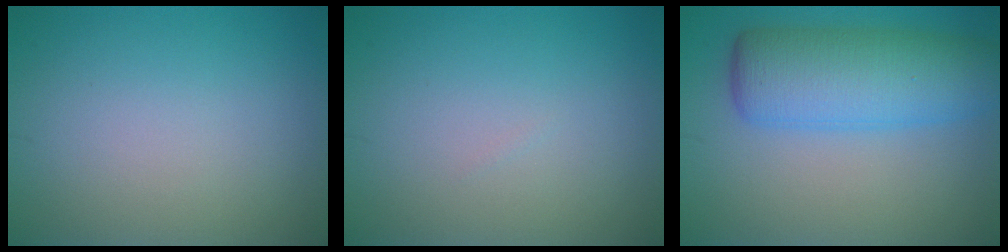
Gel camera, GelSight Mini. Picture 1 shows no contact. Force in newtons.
{"total": 0.0}
{"total": 7.9, "press": 7.9, "slide": 0.2}